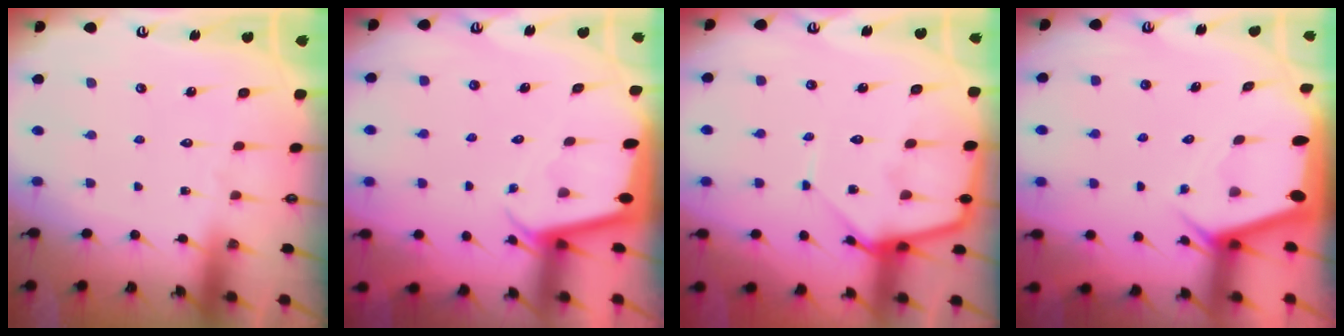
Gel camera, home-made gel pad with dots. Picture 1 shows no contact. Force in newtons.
{"total": 2.0, "press": 2.0, "slide": 0.1}
{"total": 10.5, "press": 10.4, "slide": 0.9}
{"total": 3.3, "press": 3.3, "slide": 0.3}